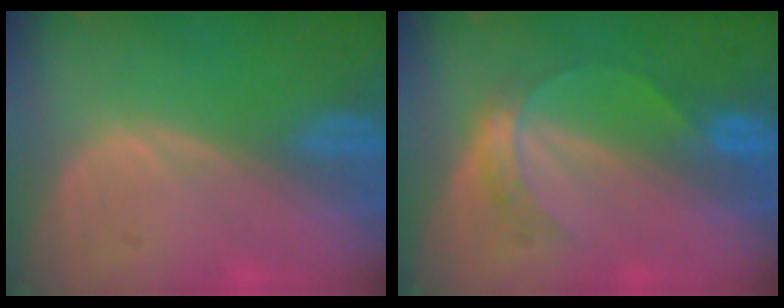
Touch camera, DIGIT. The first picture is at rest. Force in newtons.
{"total": 3.8, "press": 3.8, "slide": 0.4}